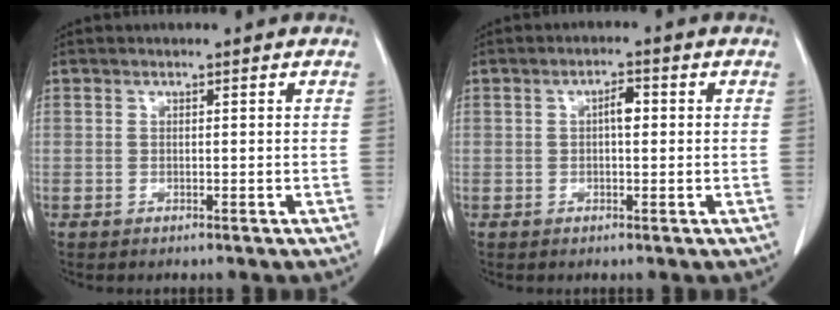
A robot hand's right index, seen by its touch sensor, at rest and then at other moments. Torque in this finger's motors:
{"motor_torque": [0.68, -0.07, 0.31, 0.07]}